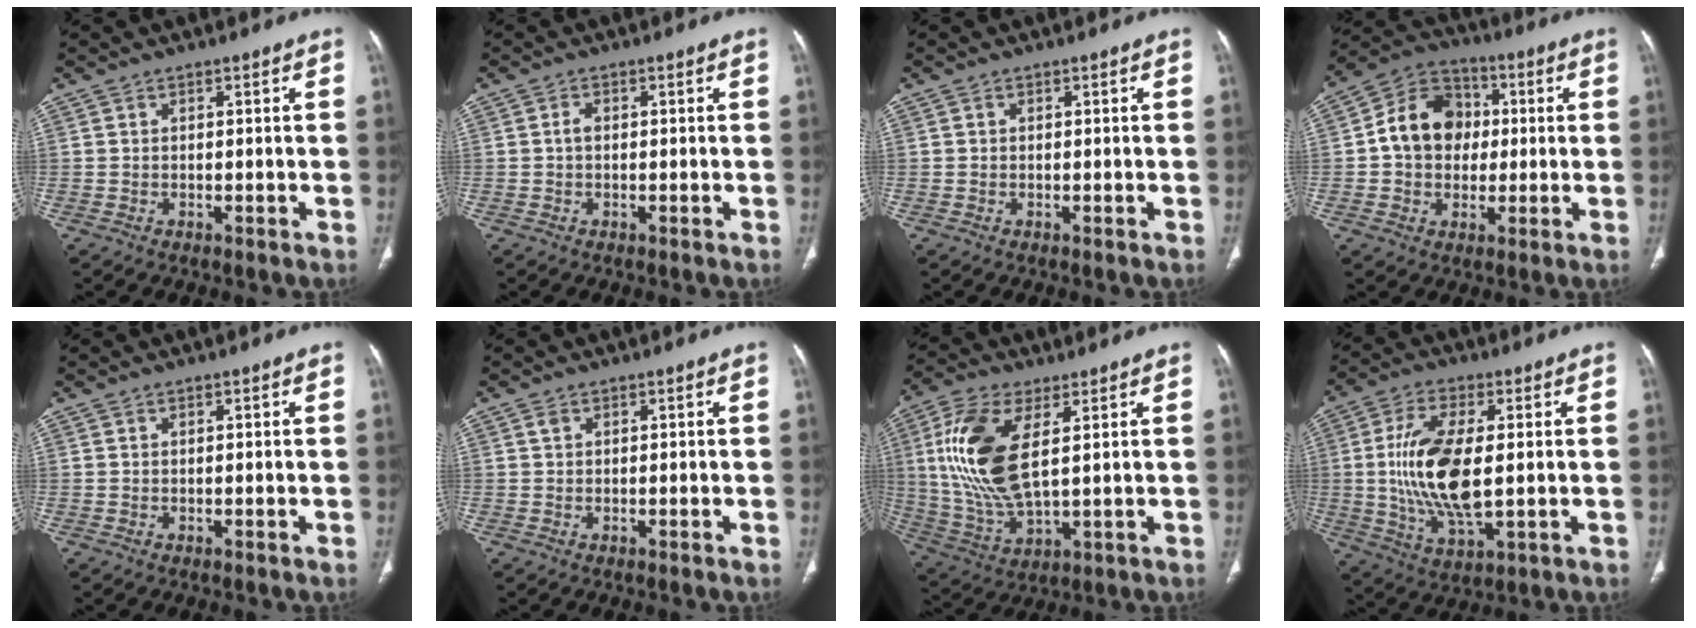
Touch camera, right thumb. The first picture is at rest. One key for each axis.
{"total": 1.2, "fx": -0.1, "fy": 0.8, "fz": 0.9, "tx": -0.013, "ty": 0.003, "tz": -0.005}
{"total": 0.0}
{"total": 12.9, "fx": 0.8, "fy": 10.6, "fz": 7.3, "tx": -0.089, "ty": 0.024, "tz": 0.003}
{"total": 0.0}
{"total": 0.8, "fx": 0.4, "fy": 0.5, "fz": 0.5, "tx": -0.010, "ty": 0.005, "tz": 0.008}
{"total": 16.7, "fx": 3.8, "fy": 7.5, "fz": 14.4, "tx": -0.312, "ty": -0.012, "tz": 0.083}
{"total": 15.4, "fx": 0.4, "fy": 6.6, "fz": 13.9, "tx": -0.280, "ty": -0.012, "tz": 0.014}